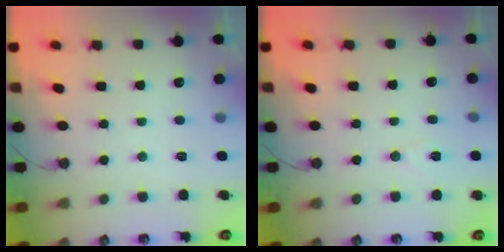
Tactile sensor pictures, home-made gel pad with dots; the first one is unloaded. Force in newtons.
{"total": 5.6, "press": 3.5, "slide": 4.4}